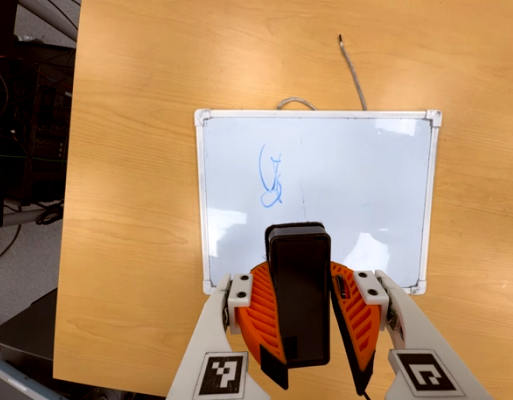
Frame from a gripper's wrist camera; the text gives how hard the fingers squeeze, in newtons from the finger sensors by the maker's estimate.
{"total": 11.5, "left": 11.1, "right": 11.8}